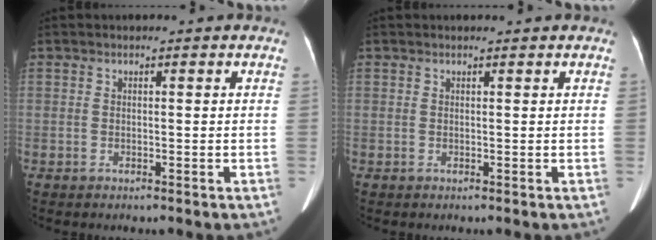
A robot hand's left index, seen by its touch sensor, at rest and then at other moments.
{"total": 0.6, "force": [0.6, 0.0, 0.2], "torque": [-0.007, 0.002, 0.010]}